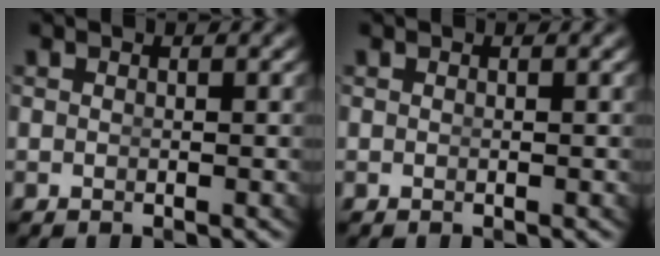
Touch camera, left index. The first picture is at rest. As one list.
[{"total": 0.0}]